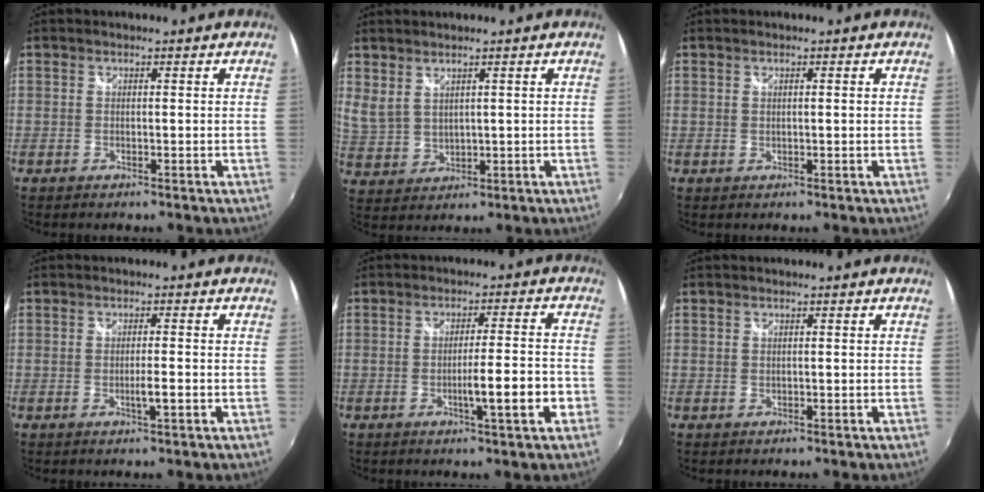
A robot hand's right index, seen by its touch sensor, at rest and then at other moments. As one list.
[{"total": 4.3, "force": [3.1, 2.1, 2.1], "torque": [-0.044, -0.002, 0.072]}, {"total": 0.8, "force": [0.4, -0.1, 0.8], "torque": [-0.013, 0.002, 0.005]}, {"total": 2.7, "force": [-0.9, 0.0, 2.5], "torque": [-0.043, -0.005, -0.014]}, {"total": 7.4, "force": [-2.7, 0.2, 6.9], "torque": [-0.111, -0.009, -0.036]}, {"total": 0.0}]